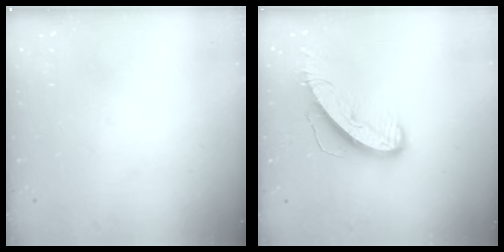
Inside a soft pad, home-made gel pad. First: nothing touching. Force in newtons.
{"total": 11.0, "press": 10.9, "slide": 1.2}